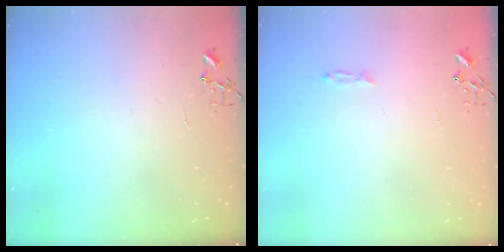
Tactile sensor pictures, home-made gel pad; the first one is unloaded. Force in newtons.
{"total": 3.5, "press": 3.5, "slide": 0.4}